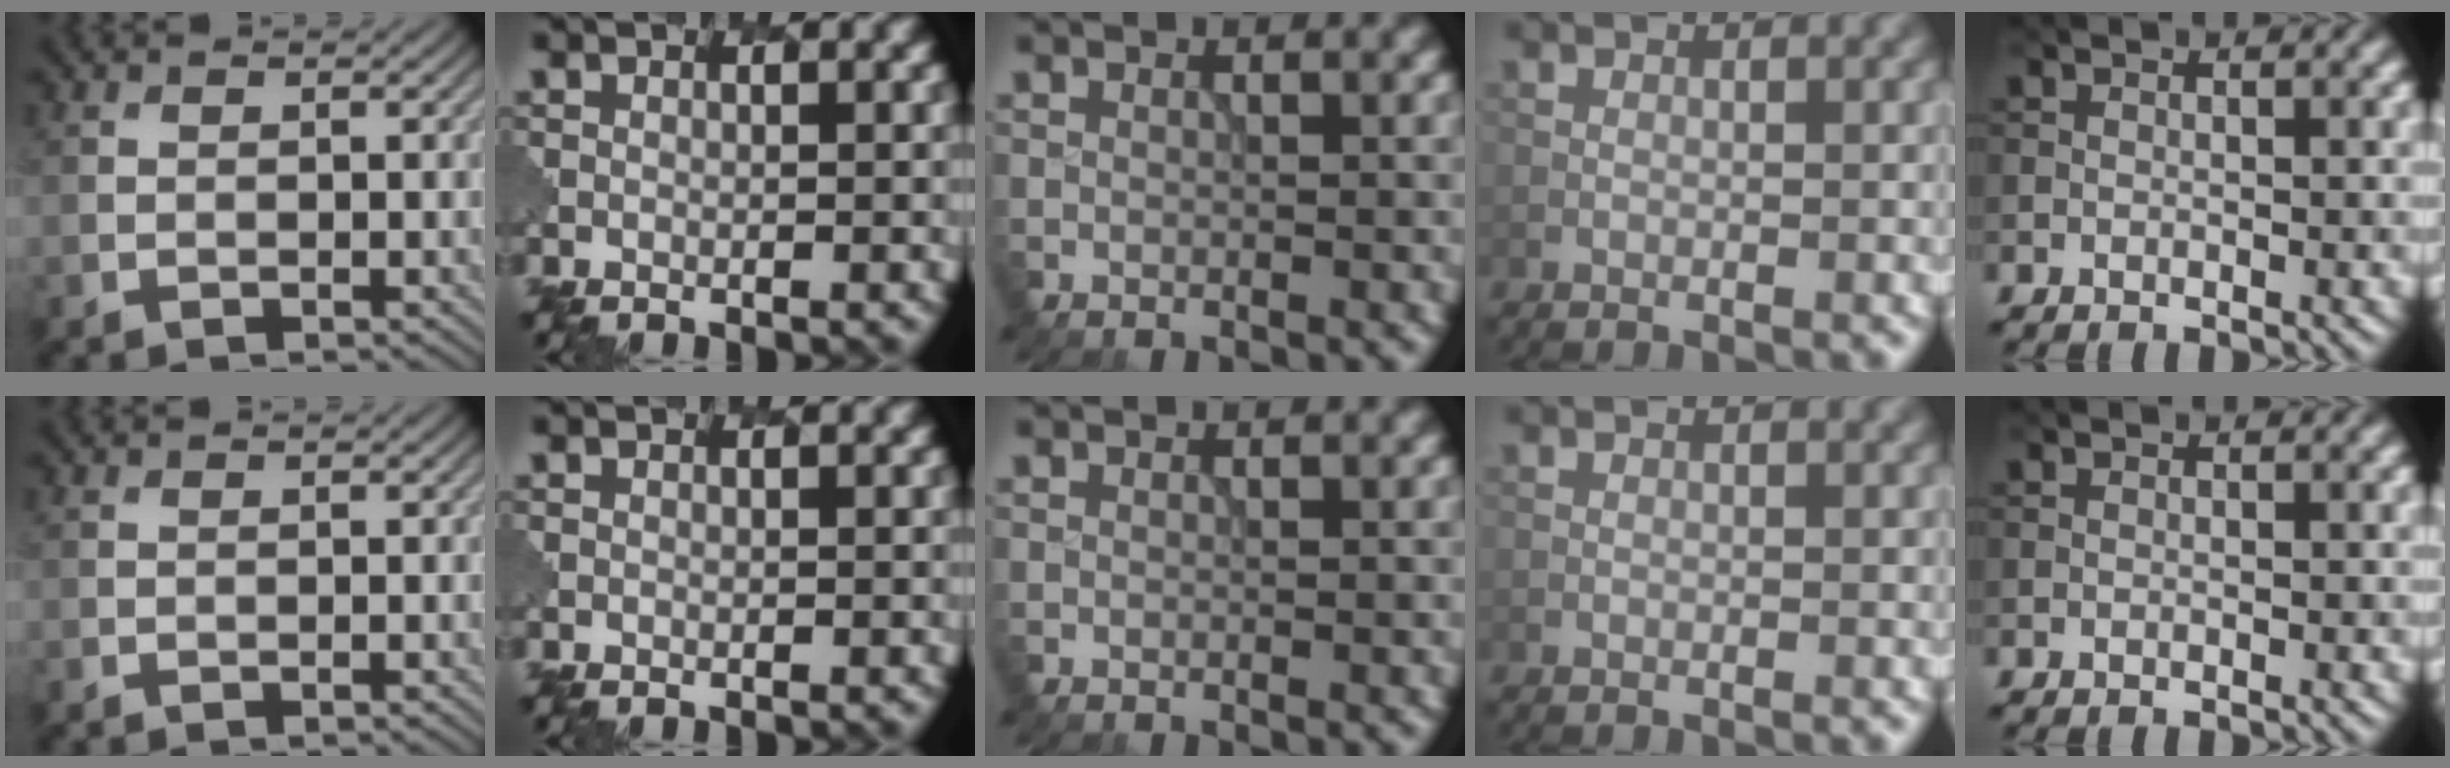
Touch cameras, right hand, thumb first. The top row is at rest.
{}